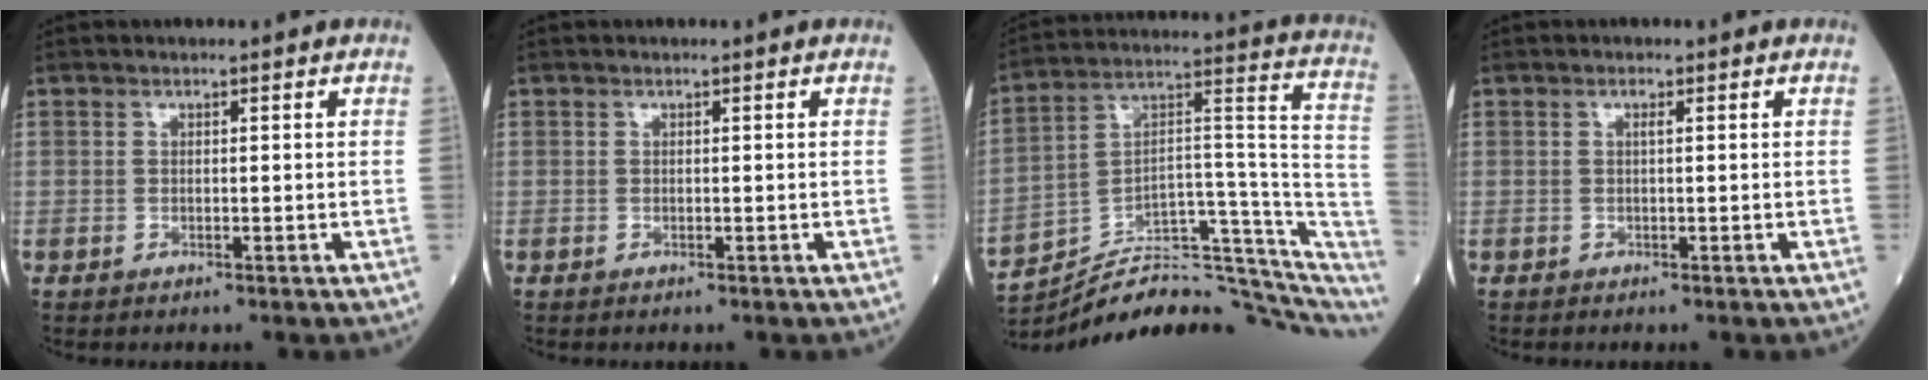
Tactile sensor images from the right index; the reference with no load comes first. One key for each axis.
{"total": 0.0}
{"total": 21.8, "fx": -18.6, "fy": 5.1, "fz": 10.2, "tx": -0.112, "ty": 0.062, "tz": -0.273}
{"total": 0.7, "fx": 0.2, "fy": 0.1, "fz": 0.6, "tx": -0.014, "ty": 0.002, "tz": 0.003}